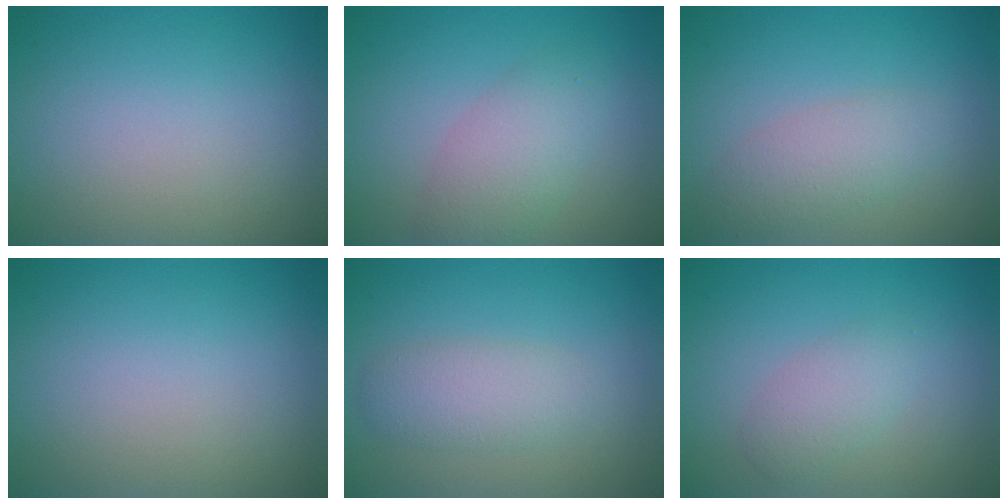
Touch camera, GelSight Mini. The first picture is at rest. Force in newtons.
{"total": 2.7, "press": 2.7, "slide": 0.2}
{"total": 3.0, "press": 3.0, "slide": 0.1}
{"total": 0.0}
{"total": 2.9, "press": 2.9, "slide": 0.0}
{"total": 2.2, "press": 2.2, "slide": 0.0}